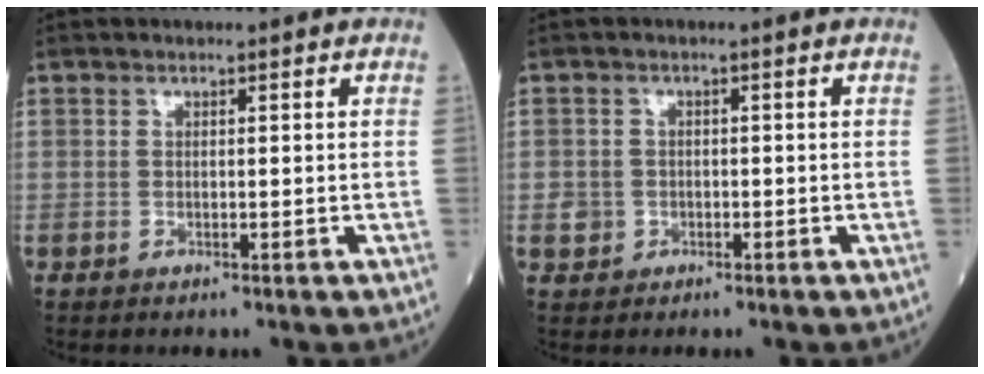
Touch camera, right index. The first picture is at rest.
{"total": 1.9, "force": [-0.6, 1.8, 0.3], "torque": [-0.003, 0.006, -0.009]}